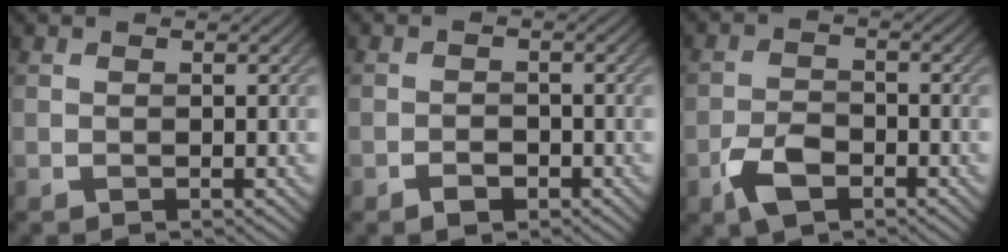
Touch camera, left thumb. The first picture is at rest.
{"total": 2.0, "force": [-1.3, 1.1, 1.1], "torque": [-0.016, 0.001, -0.023]}
{"total": 4.8, "force": [-2.8, 2.7, 2.9], "torque": [-0.060, -0.004, -0.060]}